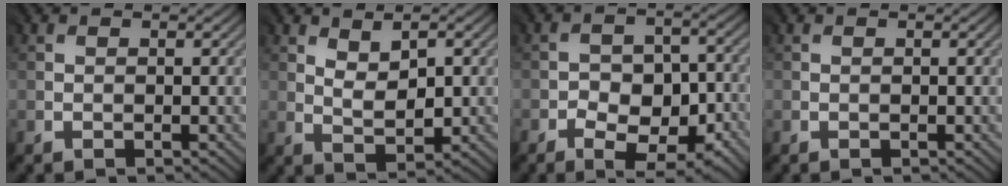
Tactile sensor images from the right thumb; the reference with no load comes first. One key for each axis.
{"total": 4.0, "fx": 1.7, "fy": 2.0, "fz": 3.0, "tx": -0.057, "ty": -0.004, "tz": 0.037}
{"total": 8.1, "fx": -4.0, "fy": 4.7, "fz": 5.2, "tx": -0.085, "ty": -0.011, "tz": -0.053}
{"total": 0.0}